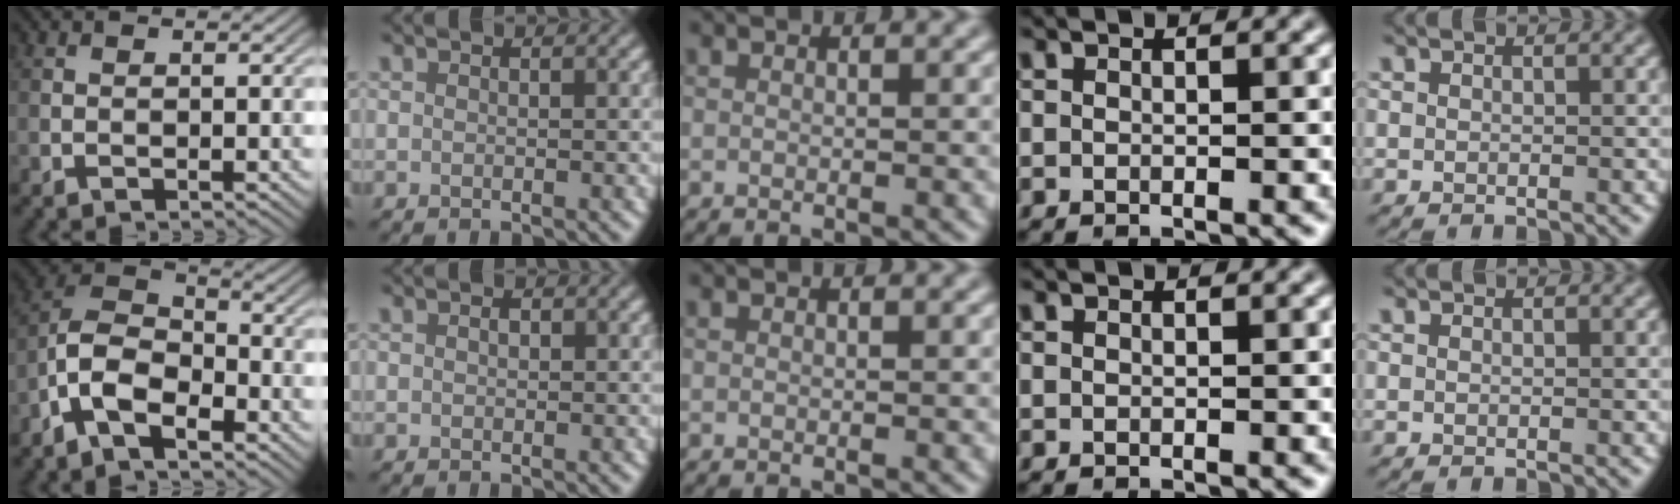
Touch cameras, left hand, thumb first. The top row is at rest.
{"thumb": {"total": 8.6, "force": [-4.7, 4.3, 5.8], "torque": [-0.116, 0.006, -0.107]}, "index": {"total": 0.8, "force": [0.0, 0.6, 0.5], "torque": [-0.007, 0.001, -0.003]}}